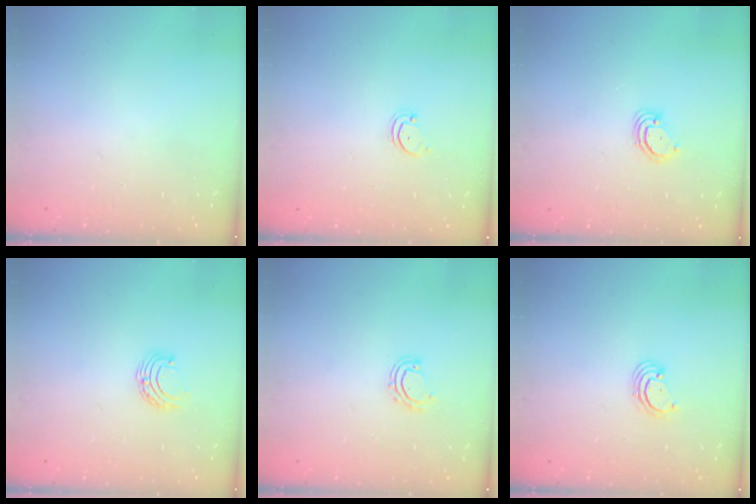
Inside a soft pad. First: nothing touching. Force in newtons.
{"total": 1.8, "press": 1.7, "slide": 0.2}
{"total": 3.6, "press": 3.6, "slide": 0.2}
{"total": 5.2, "press": 5.2, "slide": 0.5}
{"total": 6.1, "press": 5.9, "slide": 1.4}
{"total": 2.6, "press": 2.6, "slide": 0.3}